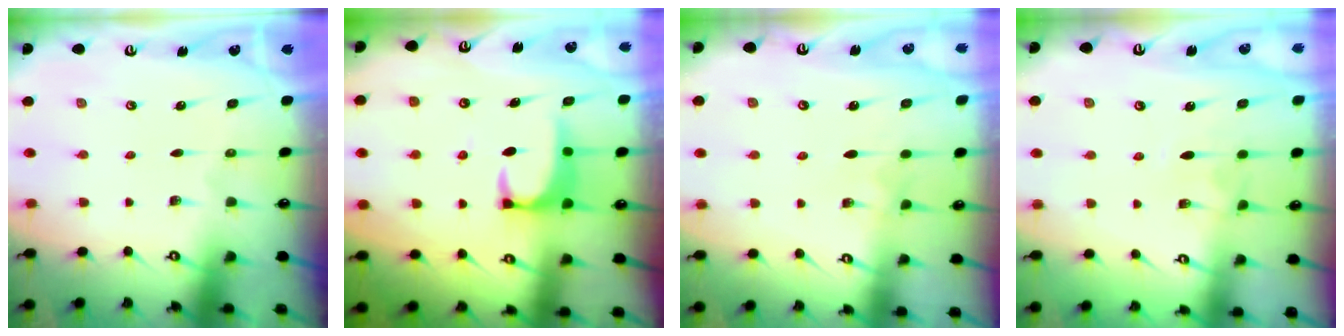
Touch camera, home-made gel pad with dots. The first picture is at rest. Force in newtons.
{"total": 2.0, "press": 2.0, "slide": 0.3}
{"total": 2.7, "press": 2.6, "slide": 0.3}
{"total": 2.2, "press": 2.2, "slide": 0.5}